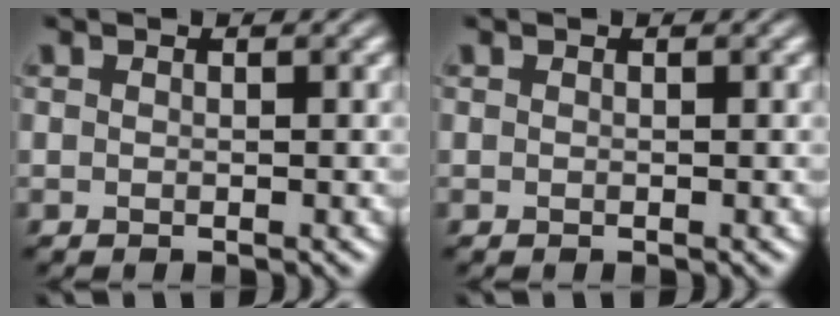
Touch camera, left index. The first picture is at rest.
{"total": 0.0}